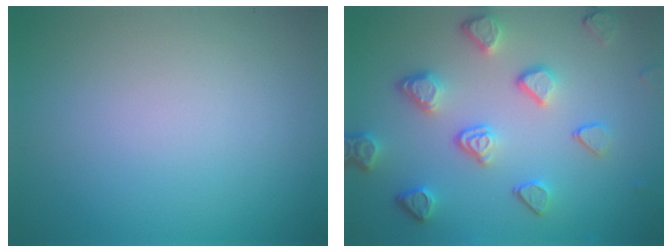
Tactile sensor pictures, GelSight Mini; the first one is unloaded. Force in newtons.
{"total": 5.0, "press": 3.9, "slide": 3.1}